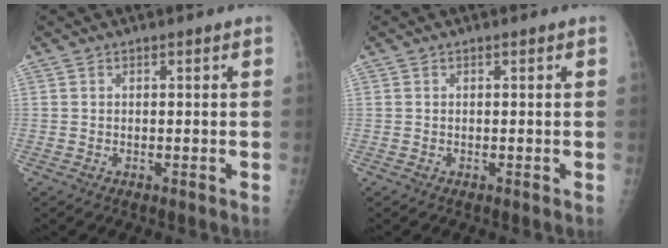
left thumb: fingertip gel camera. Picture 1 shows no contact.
{"total": 0.0}